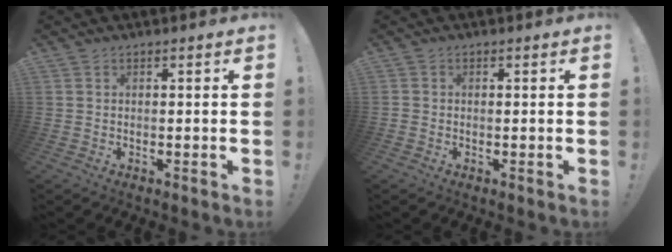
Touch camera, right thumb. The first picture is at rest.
{"total": 0.7, "force": [-0.3, 0.6, 0.3], "torque": [-0.008, 0.004, -0.005]}